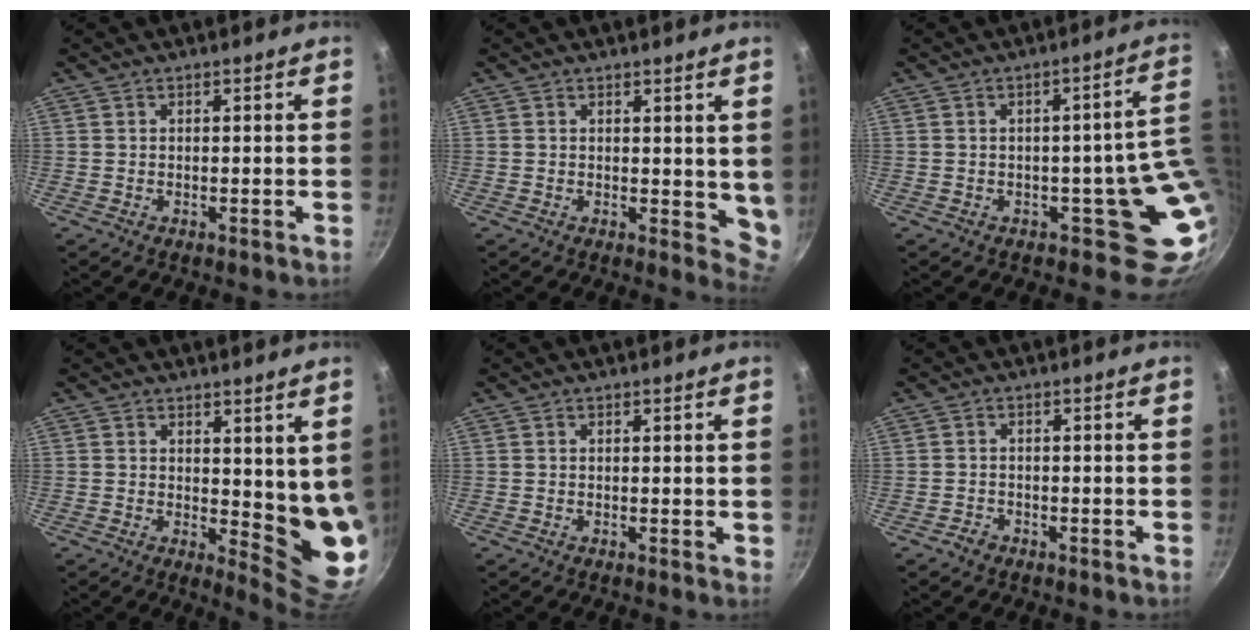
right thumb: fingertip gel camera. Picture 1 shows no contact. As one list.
[{"total": 5.2, "force": [1.8, 3.0, 3.8], "torque": [-0.034, -0.018, 0.026]}, {"total": 7.6, "force": [-0.4, 4.7, 6.0], "torque": [-0.019, 0.012, -0.001]}, {"total": 8.3, "force": [2.7, 3.7, 6.9], "torque": [-0.074, -0.037, 0.040]}, {"total": 0.7, "force": [0.2, 0.3, 0.6], "torque": [-0.003, 0.000, 0.002]}, {"total": 1.8, "force": [-1.3, 1.3, 0.4], "torque": [-0.003, 0.016, -0.021]}]